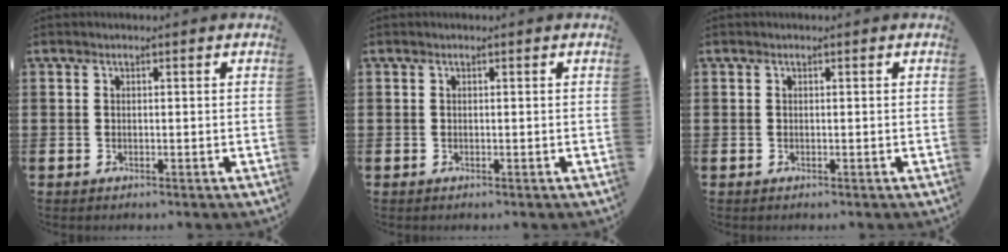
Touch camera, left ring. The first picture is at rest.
{"total": 0.0}
{"total": 0.0}